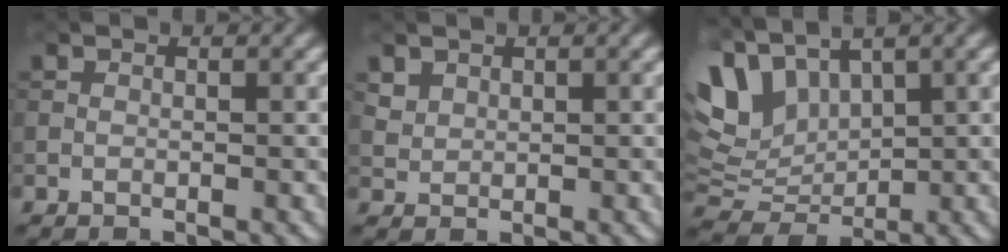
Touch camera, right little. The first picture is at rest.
{"total": 1.2, "force": [1.0, 0.7, 0.0], "torque": [-0.002, -0.003, 0.020]}
{"total": 7.4, "force": [3.3, 4.5, 4.8], "torque": [-0.108, 0.012, 0.056]}